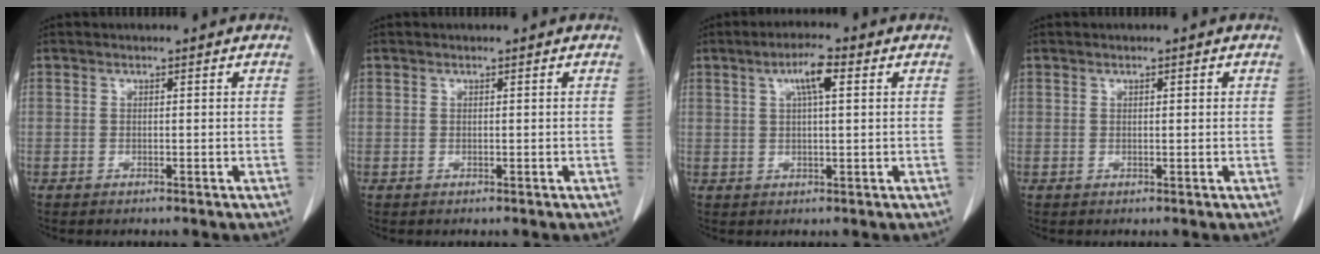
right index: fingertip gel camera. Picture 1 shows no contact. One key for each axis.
{"total": 0.0}
{"total": 5.1, "fx": 1.9, "fy": 1.0, "fz": 4.6, "tx": -0.088, "ty": 0.009, "tz": 0.035}
{"total": 1.2, "fx": 0.4, "fy": 0.5, "fz": 1.0, "tx": -0.022, "ty": 0.002, "tz": 0.008}